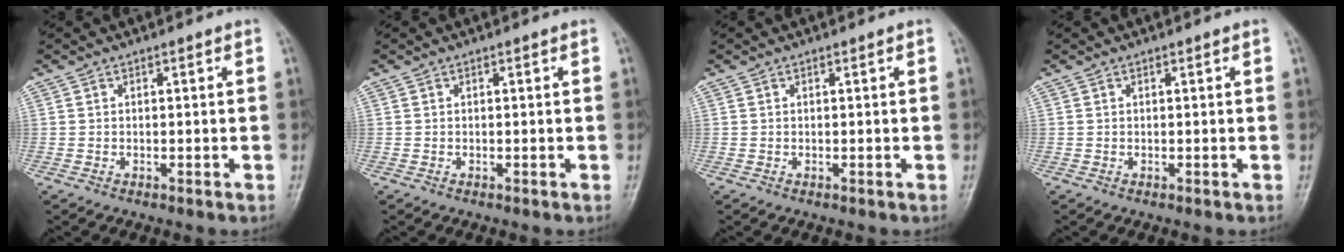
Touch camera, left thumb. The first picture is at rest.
{"total": 0.0}
{"total": 0.0}
{"total": 0.0}